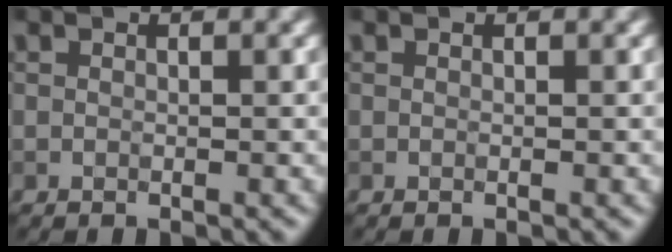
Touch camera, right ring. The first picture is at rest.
{"total": 0.0}